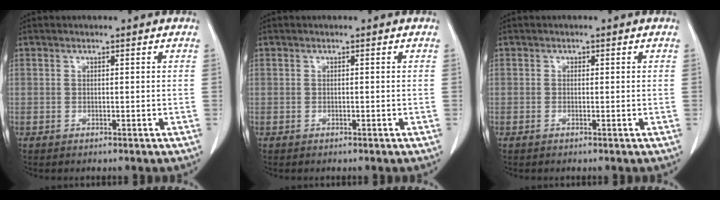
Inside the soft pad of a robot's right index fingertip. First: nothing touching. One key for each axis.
{"total": 0.0}
{"total": 0.5, "fx": 0.0, "fy": 0.4, "fz": 0.3, "tx": -0.005, "ty": 0.001, "tz": -0.002}